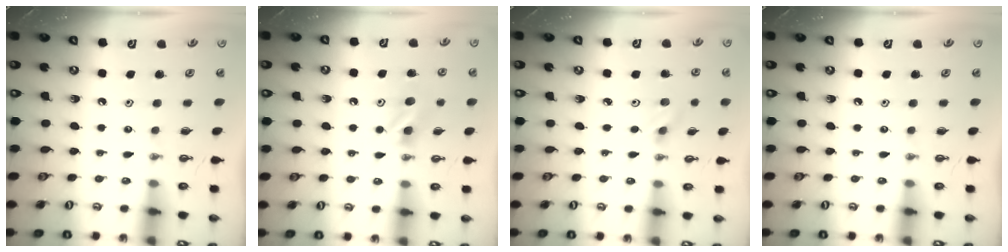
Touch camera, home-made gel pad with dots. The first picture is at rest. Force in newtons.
{"total": 5.7, "press": 5.5, "slide": 1.5}
{"total": 3.3, "press": 2.9, "slide": 1.4}
{"total": 0.0}